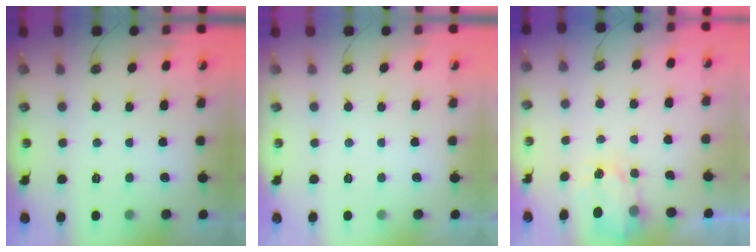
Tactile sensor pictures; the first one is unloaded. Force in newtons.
{"total": 0.0}
{"total": 2.7, "press": 2.6, "slide": 0.4}